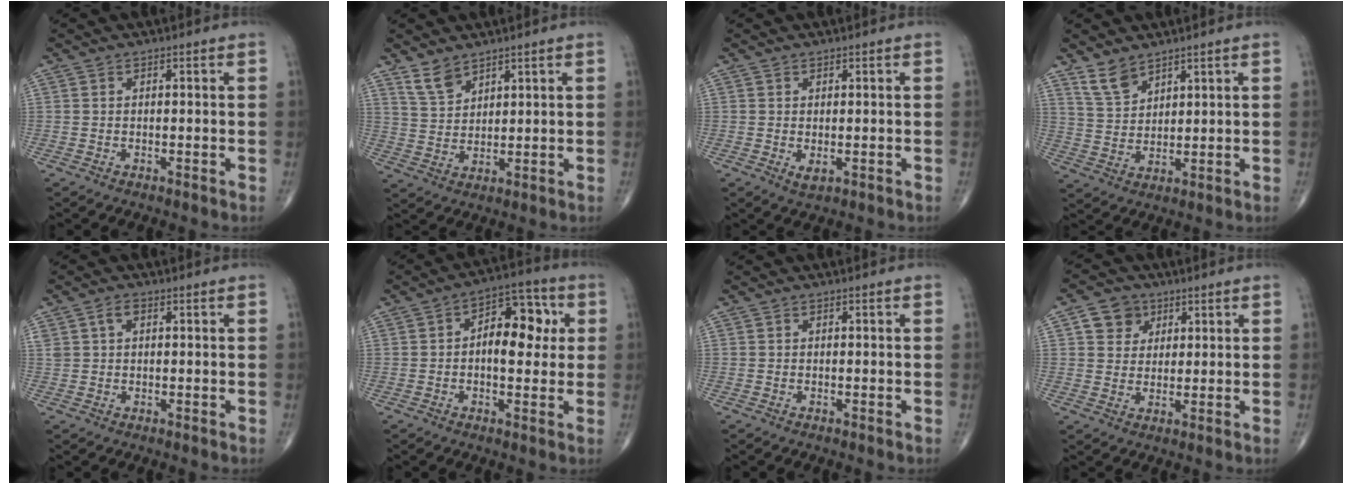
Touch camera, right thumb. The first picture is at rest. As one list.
[{"total": 4.8, "force": [3.8, 2.2, 1.9], "torque": [-0.029, -0.024, 0.082]}, {"total": 1.5, "force": [-0.1, 0.8, 1.3], "torque": [-0.021, -0.004, 0.002]}, {"total": 5.3, "force": [4.2, 2.4, 2.2], "torque": [-0.033, -0.025, 0.091]}, {"total": 2.8, "force": [1.0, 1.9, 1.8], "torque": [-0.037, 0.012, 0.024]}, {"total": 11.0, "force": [1.3, 6.4, 8.8], "torque": [-0.098, 0.023, 0.013]}, {"total": 0.0}, {"total": 5.8, "force": [2.5, 4.9, 1.8], "torque": [-0.006, -0.008, 0.041]}]